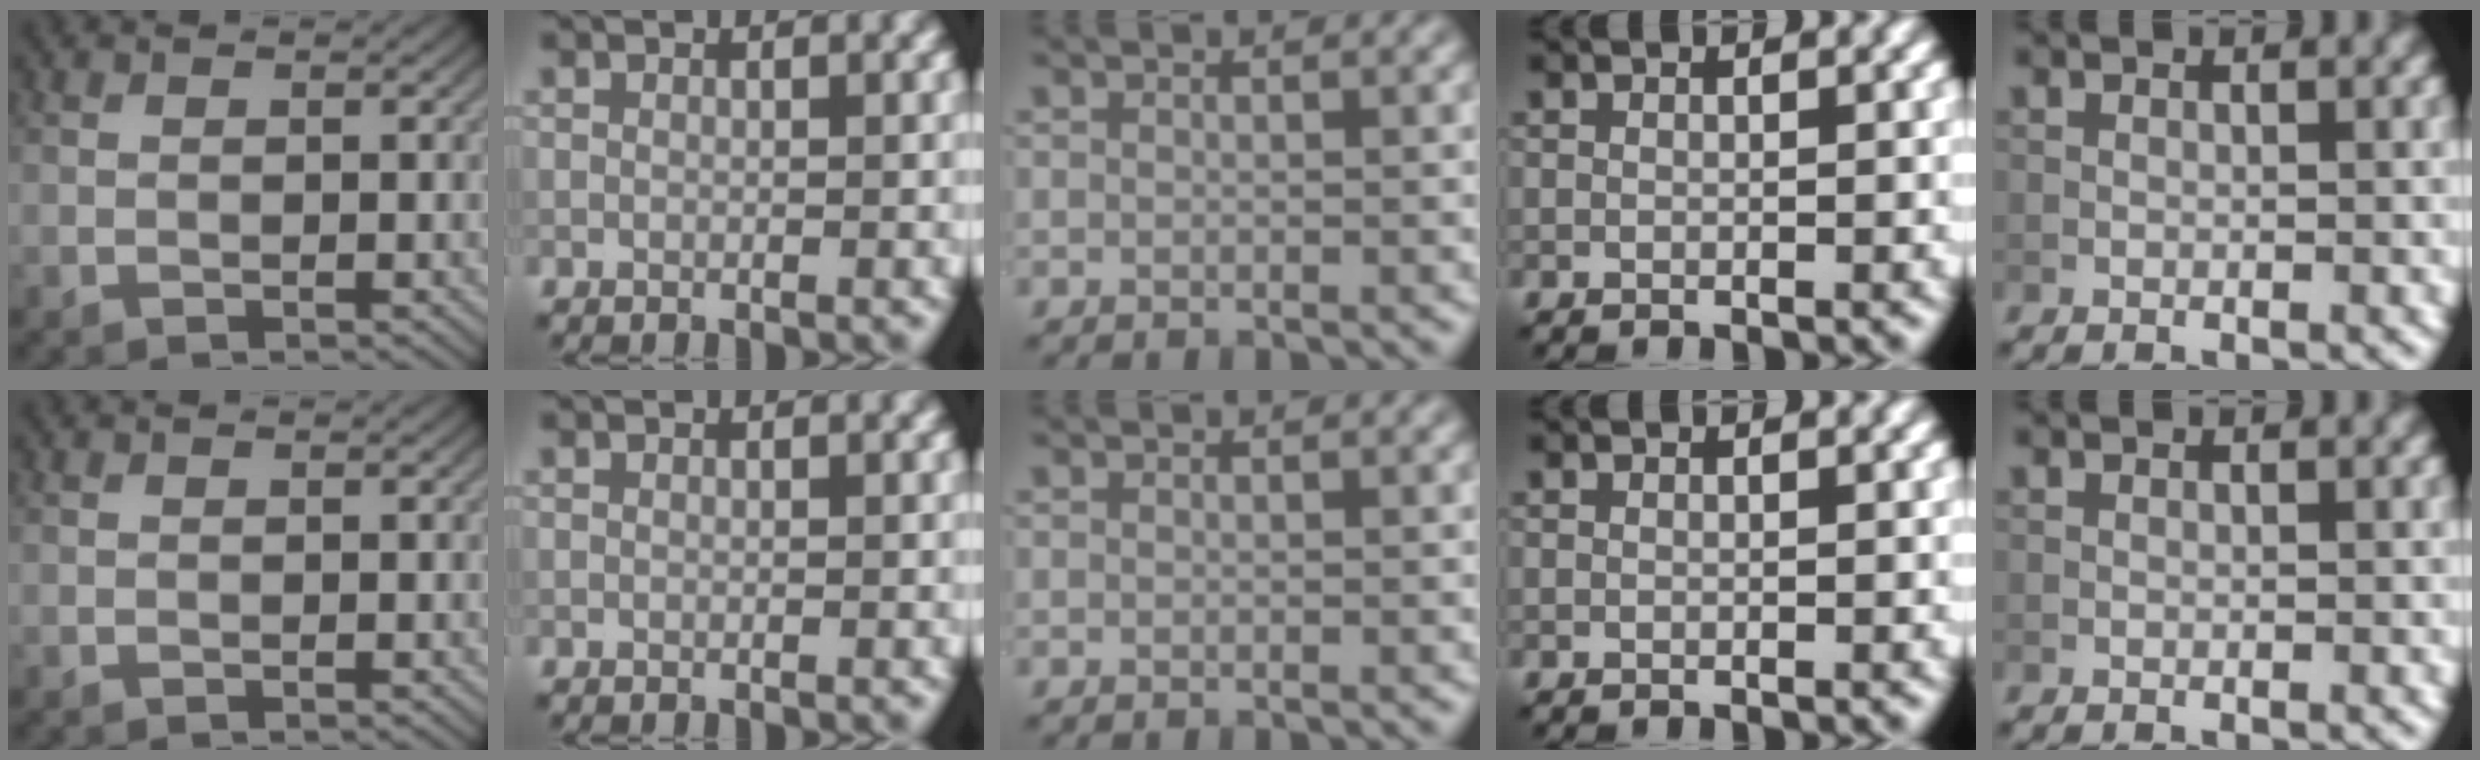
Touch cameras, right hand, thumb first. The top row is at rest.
{}